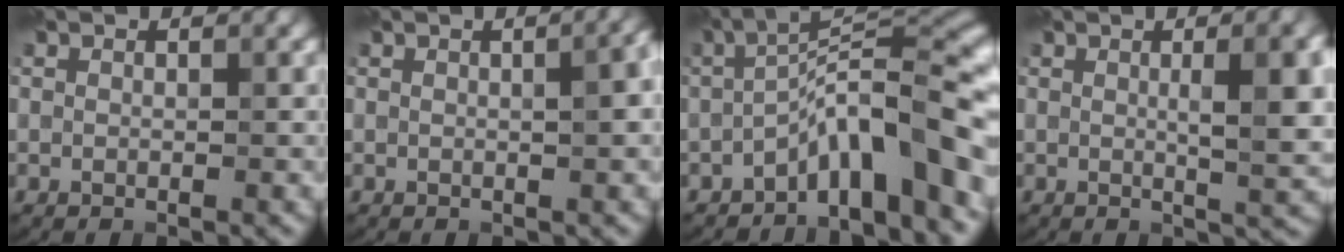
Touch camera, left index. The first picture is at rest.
{"total": 3.4, "force": [0.4, 1.2, 3.2], "torque": [-0.023, 0.015, 0.005]}
{"total": 9.5, "force": [-3.8, 2.1, 8.4], "torque": [-0.125, 0.021, -0.073]}
{"total": 6.5, "force": [0.9, 1.6, 6.2], "torque": [-0.074, 0.007, 0.011]}